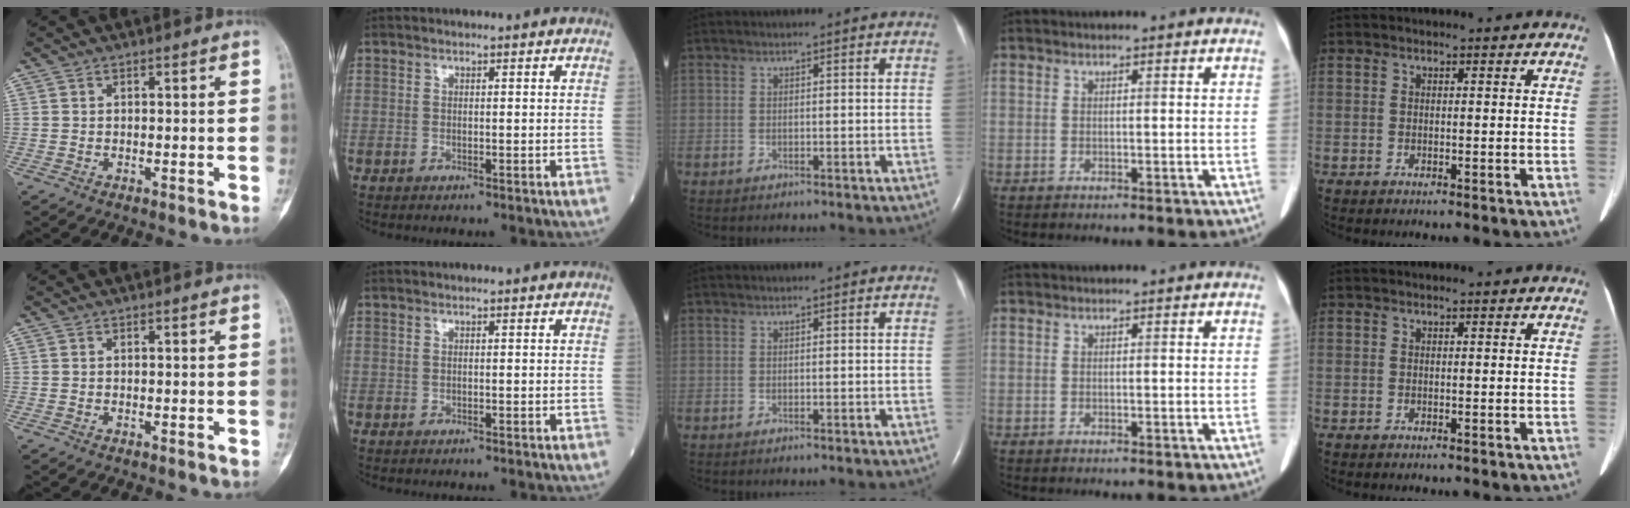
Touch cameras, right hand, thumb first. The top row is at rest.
{}